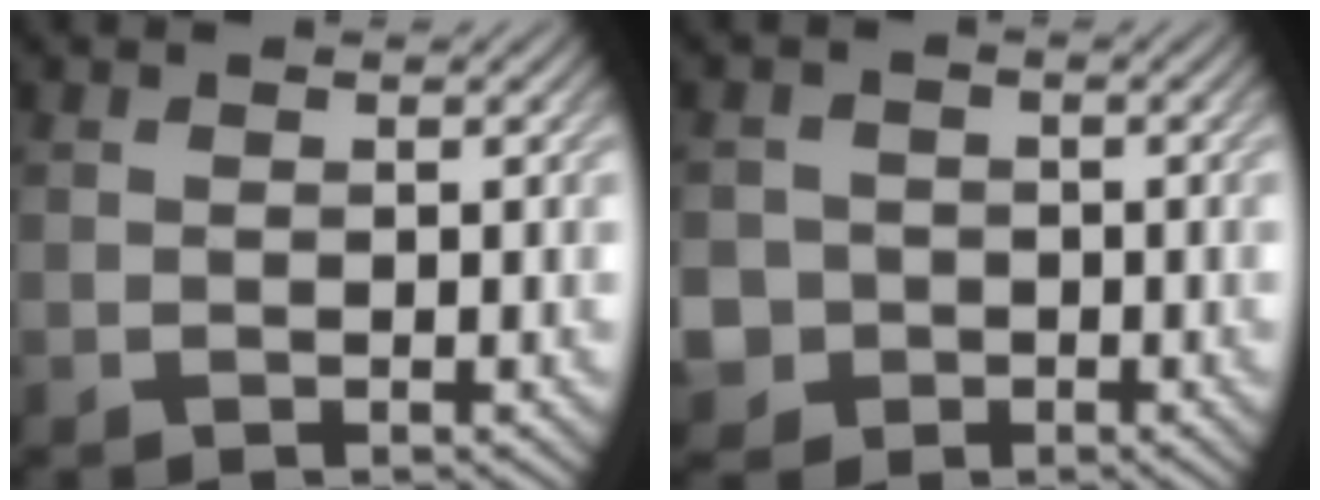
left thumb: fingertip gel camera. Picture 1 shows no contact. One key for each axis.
{"total": 5.4, "fx": -1.7, "fy": 5.0, "fz": 1.0, "tx": -0.037, "ty": -0.013, "tz": -0.051}